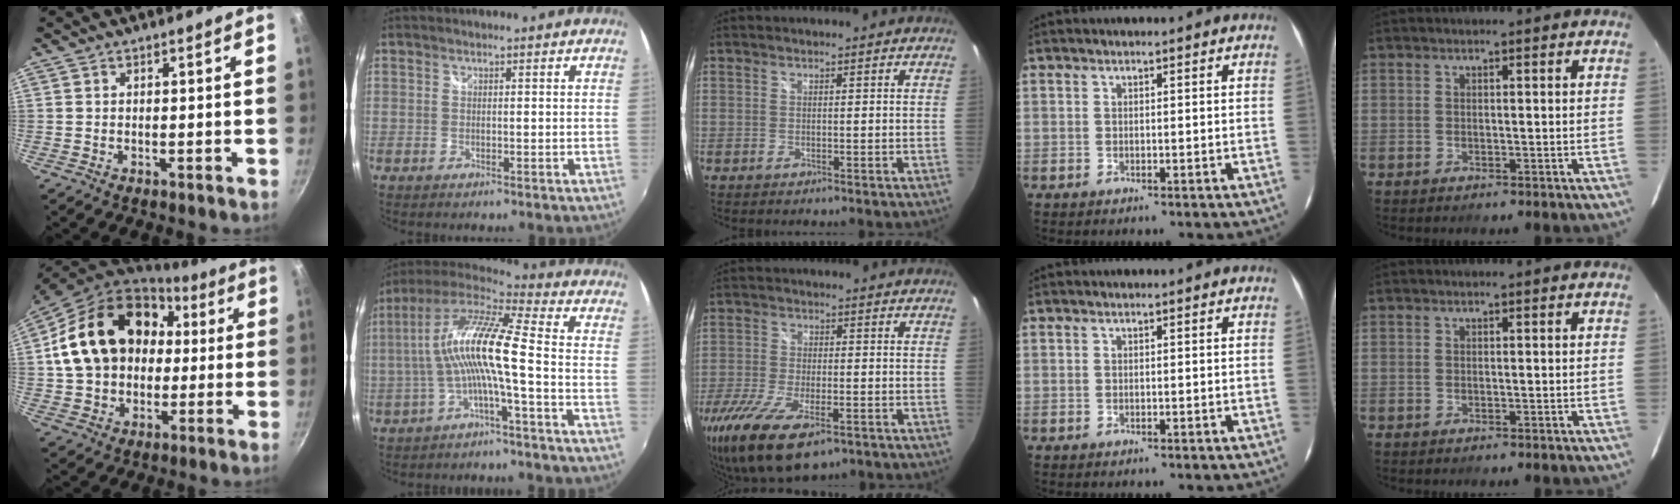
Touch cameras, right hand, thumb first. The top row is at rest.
{"thumb": {"total": 22.5, "force": [3.9, 17.2, 14.1], "torque": [-0.231, 0.040, 0.072]}, "index": {"total": 12.6, "force": [-1.9, 0.6, 12.4], "torque": [-0.238, 0.013, -0.036]}, "middle": {"total": 18.1, "force": [-11.0, 7.0, 12.6], "torque": [-0.279, -0.071, -0.186]}}